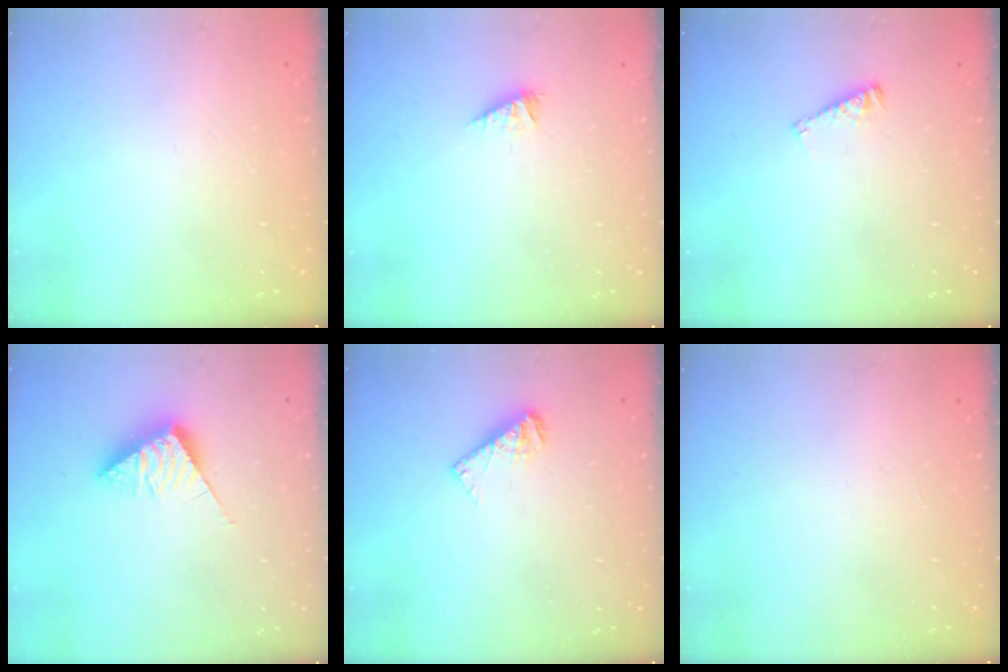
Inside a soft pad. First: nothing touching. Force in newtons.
{"total": 2.1, "press": 2.1, "slide": 0.2}
{"total": 4.2, "press": 4.2, "slide": 0.4}
{"total": 7.9, "press": 7.9, "slide": 0.4}
{"total": 6.5, "press": 6.5, "slide": 0.5}
{"total": 0.0}